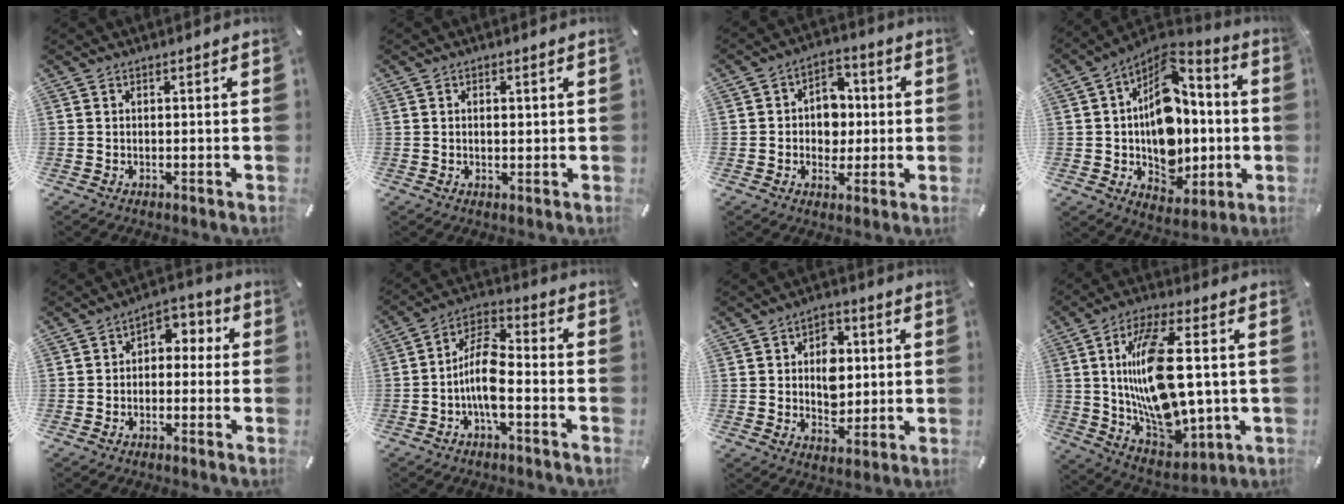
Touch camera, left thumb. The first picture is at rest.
{"total": 1.7, "force": [0.2, 1.0, 1.4], "torque": [-0.020, 0.001, -0.001]}
{"total": 8.4, "force": [-0.5, 7.4, 4.1], "torque": [-0.057, 0.012, -0.008]}
{"total": 16.4, "force": [0.5, 13.1, 9.9], "torque": [-0.149, -0.018, 0.017]}
{"total": 4.4, "force": [-1.5, 3.5, 2.2], "torque": [-0.030, 0.017, -0.033]}
{"total": 10.3, "force": [-3.3, 4.6, 8.6], "torque": [-0.174, 0.008, -0.059]}
{"total": 8.3, "force": [0.9, 6.7, 4.9], "torque": [-0.058, 0.000, 0.012]}
{"total": 20.2, "force": [2.4, 9.3, 17.8], "torque": [-0.367, -0.011, 0.038]}